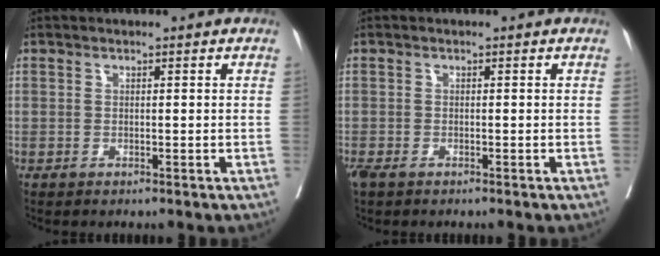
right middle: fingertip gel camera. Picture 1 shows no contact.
{"total": 2.2, "force": [-1.6, 0.9, 1.3], "torque": [-0.029, -0.007, -0.027]}